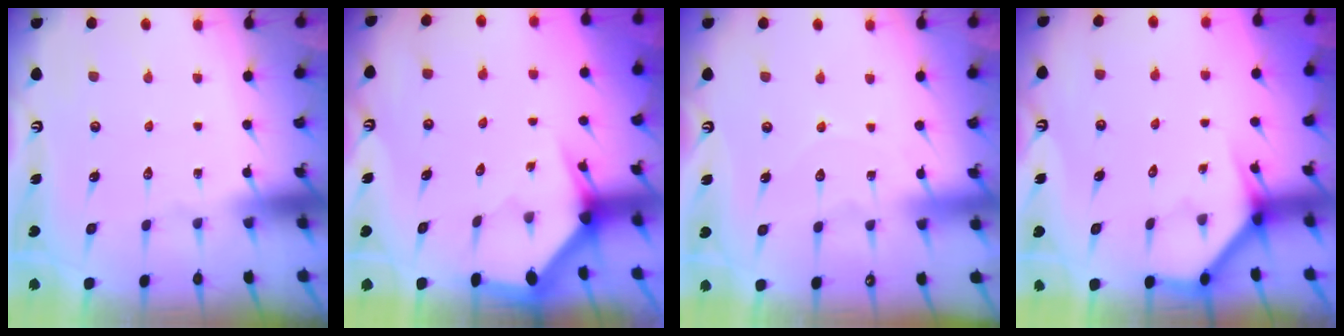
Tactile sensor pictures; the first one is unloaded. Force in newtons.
{"total": 3.0, "press": 3.0, "slide": 0.0}
{"total": 5.5, "press": 5.5, "slide": 0.5}
{"total": 3.8, "press": 3.8, "slide": 0.3}